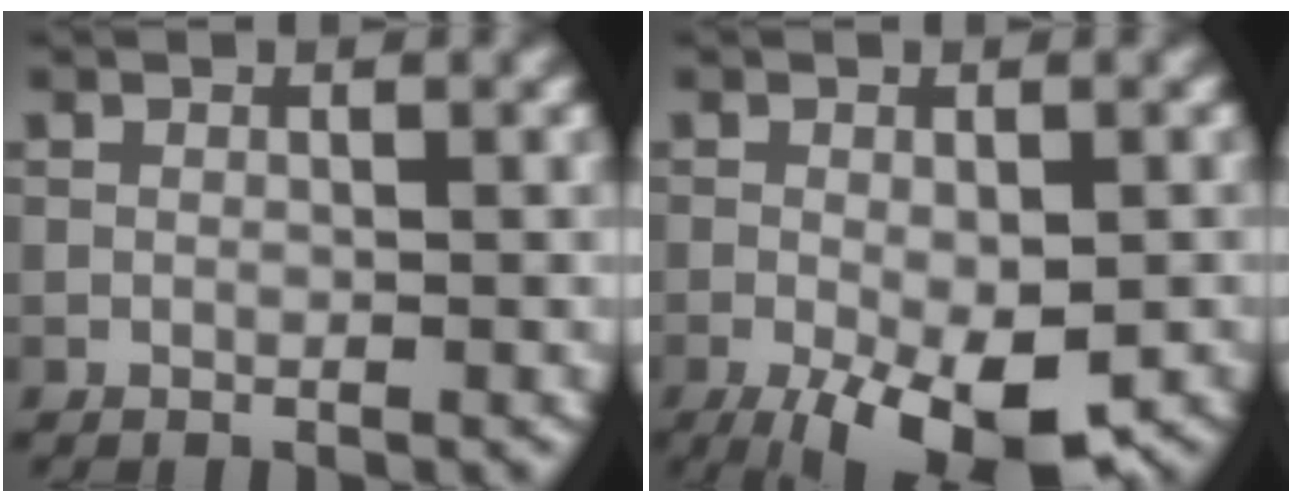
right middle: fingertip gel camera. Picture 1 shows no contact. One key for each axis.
{"total": 8.5, "fx": -4.0, "fy": 3.3, "fz": 6.8, "tx": -0.119, "ty": -0.024, "tz": -0.046}